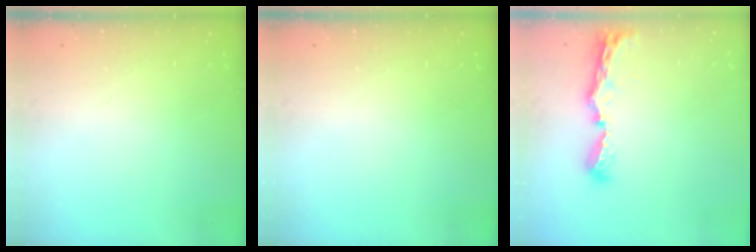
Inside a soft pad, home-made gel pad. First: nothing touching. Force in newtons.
{"total": 0.0}
{"total": 8.7, "press": 8.7, "slide": 0.3}